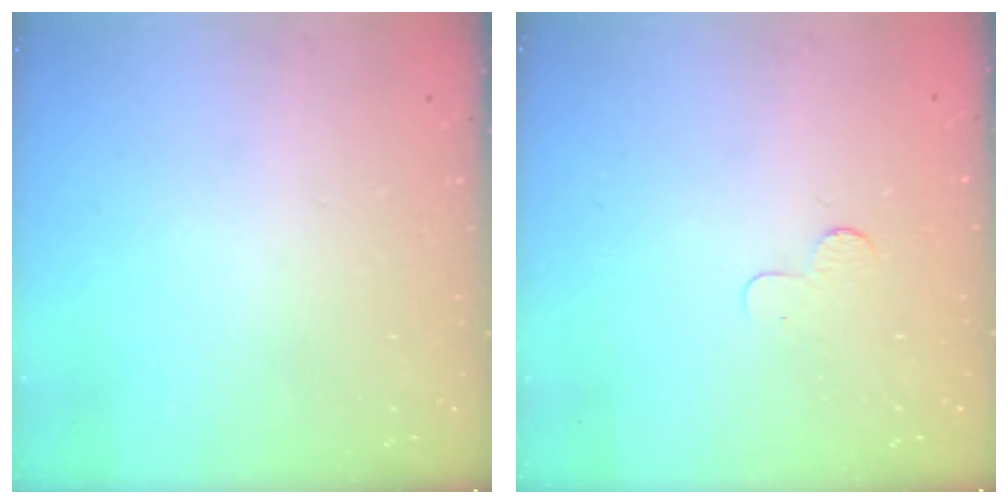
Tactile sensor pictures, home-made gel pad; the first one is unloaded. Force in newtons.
{"total": 2.3, "press": 2.3, "slide": 0.2}